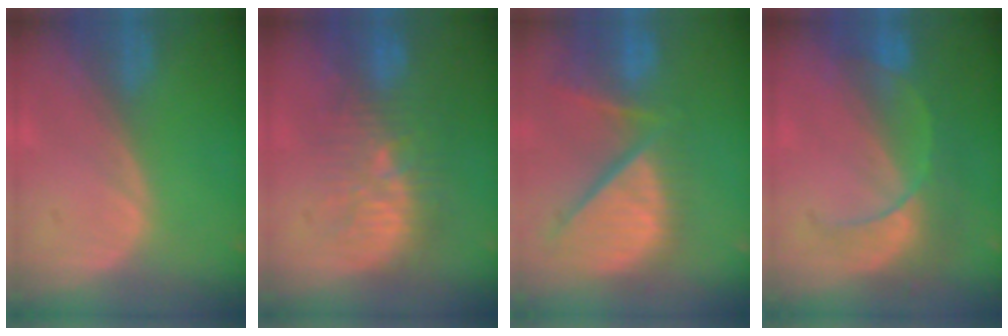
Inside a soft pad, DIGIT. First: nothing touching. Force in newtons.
{"total": 9.5, "press": 9.0, "slide": 2.8}
{"total": 12.5, "press": 10.7, "slide": 6.5}
{"total": 8.0, "press": 7.1, "slide": 3.8}